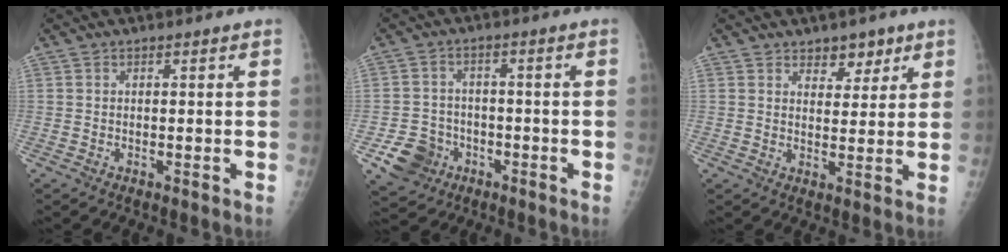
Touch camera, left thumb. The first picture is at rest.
{"total": 7.7, "force": [-3.4, 6.5, 2.2], "torque": [-0.023, 0.020, -0.051]}
{"total": 4.9, "force": [3.3, 3.0, 2.1], "torque": [0.002, -0.020, 0.049]}